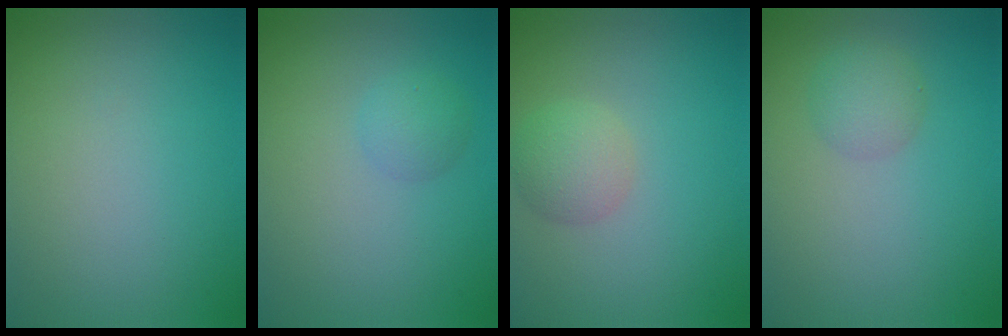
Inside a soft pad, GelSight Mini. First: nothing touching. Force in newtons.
{"total": 1.6, "press": 1.5, "slide": 0.1}
{"total": 2.6, "press": 2.6, "slide": 0.1}
{"total": 2.0, "press": 2.0, "slide": 0.1}